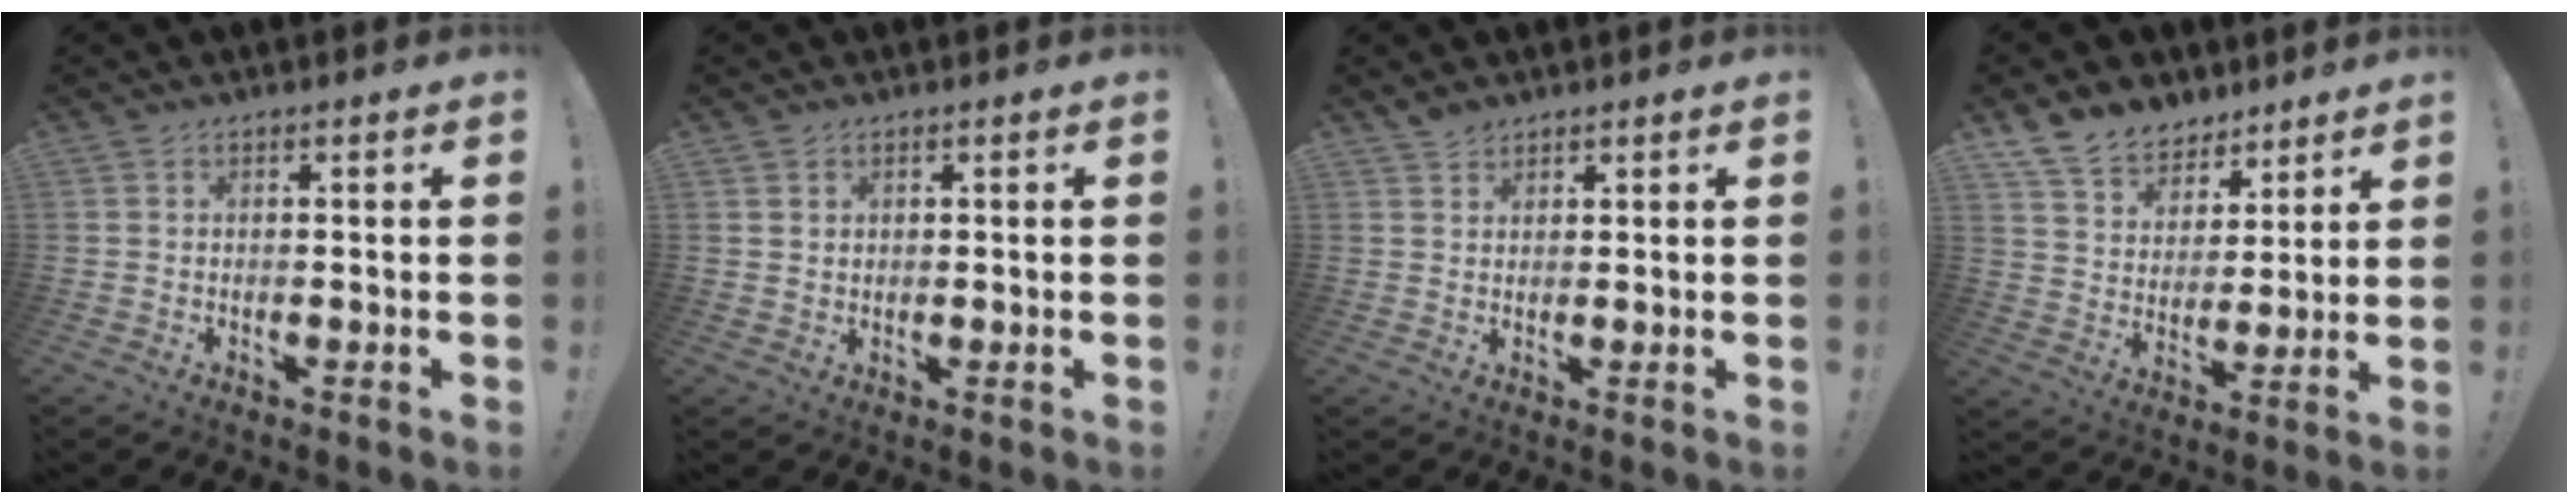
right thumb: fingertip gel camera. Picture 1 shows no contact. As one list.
[{"total": 1.6, "force": [1.1, 1.1, 0.4], "torque": [-0.001, -0.006, 0.020]}, {"total": 2.3, "force": [2.0, 1.0, 0.6], "torque": [-0.012, -0.008, 0.039]}, {"total": 11.8, "force": [8.9, 7.3, 2.5], "torque": [-0.051, -0.064, 0.176]}]